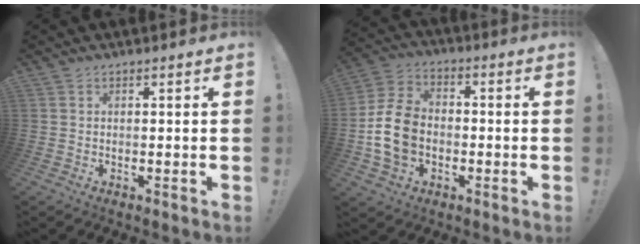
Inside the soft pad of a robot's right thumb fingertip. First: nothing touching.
{"total": 13.6, "force": [-2.5, 10.3, 8.6], "torque": [-0.158, 0.020, -0.044]}